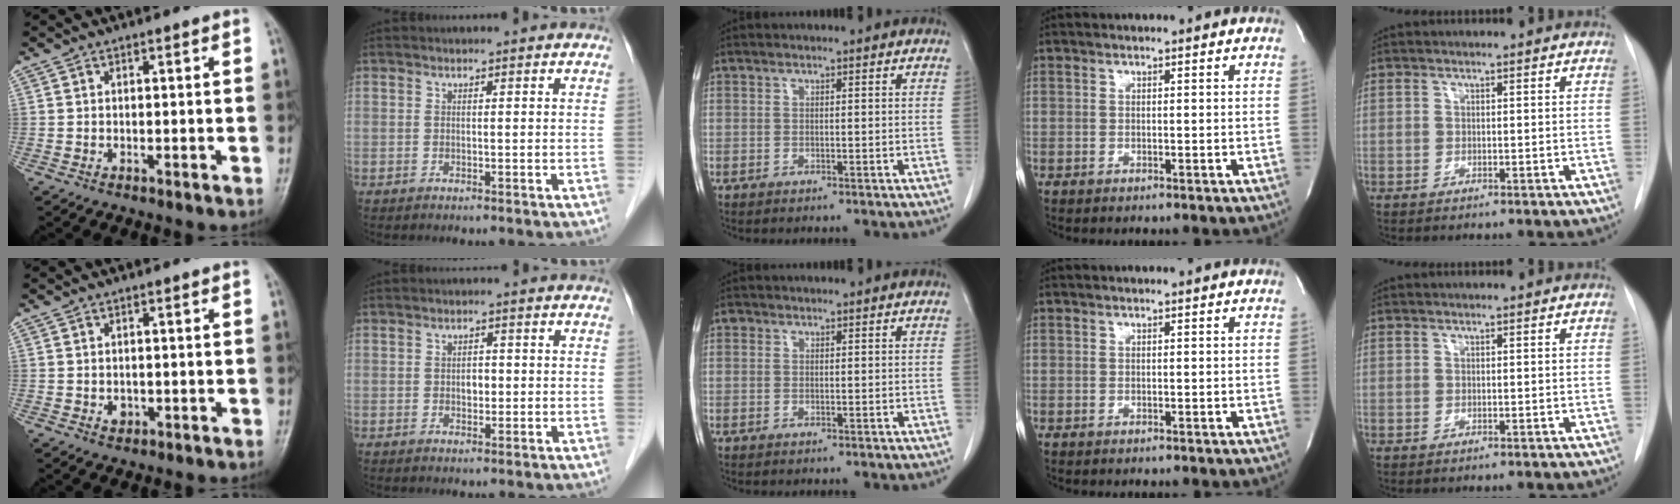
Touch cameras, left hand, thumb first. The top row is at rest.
{"thumb": {"total": 1.4, "force": [-0.2, 1.1, 0.8], "torque": [-0.008, 0.000, 0.001]}, "index": {"total": 1.6, "force": [-0.1, 1.1, 1.1], "torque": [-0.017, 0.002, -0.001]}, "middle": {"total": 0.5, "force": [0.2, 0.5, 0.1], "torque": [0.002, 0.003, 0.002]}}